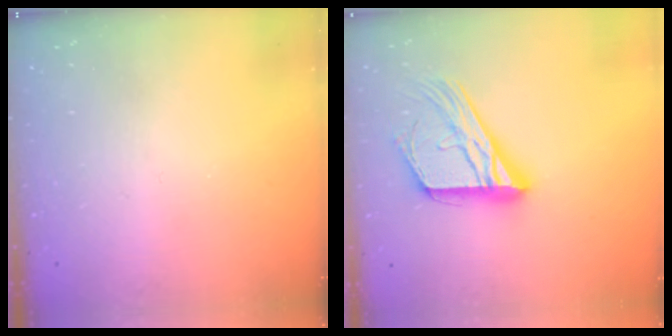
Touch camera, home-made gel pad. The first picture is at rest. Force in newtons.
{"total": 18.7, "press": 18.6, "slide": 1.8}